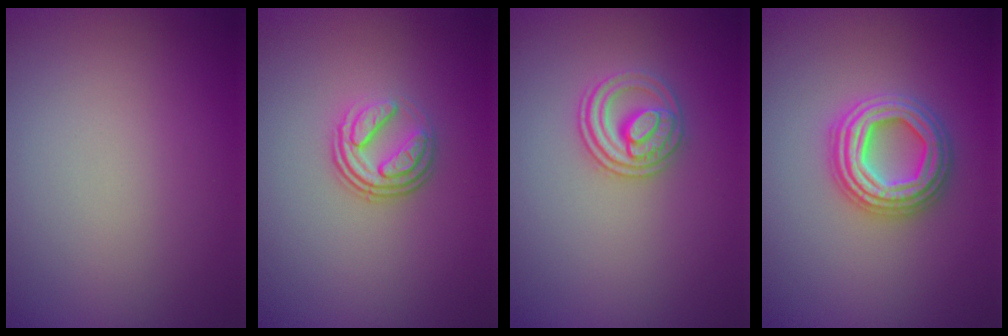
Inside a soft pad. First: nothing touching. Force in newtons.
{"total": 3.5, "press": 2.4, "slide": 2.5}
{"total": 2.6, "press": 2.5, "slide": 0.7}
{"total": 4.8, "press": 4.7, "slide": 0.8}